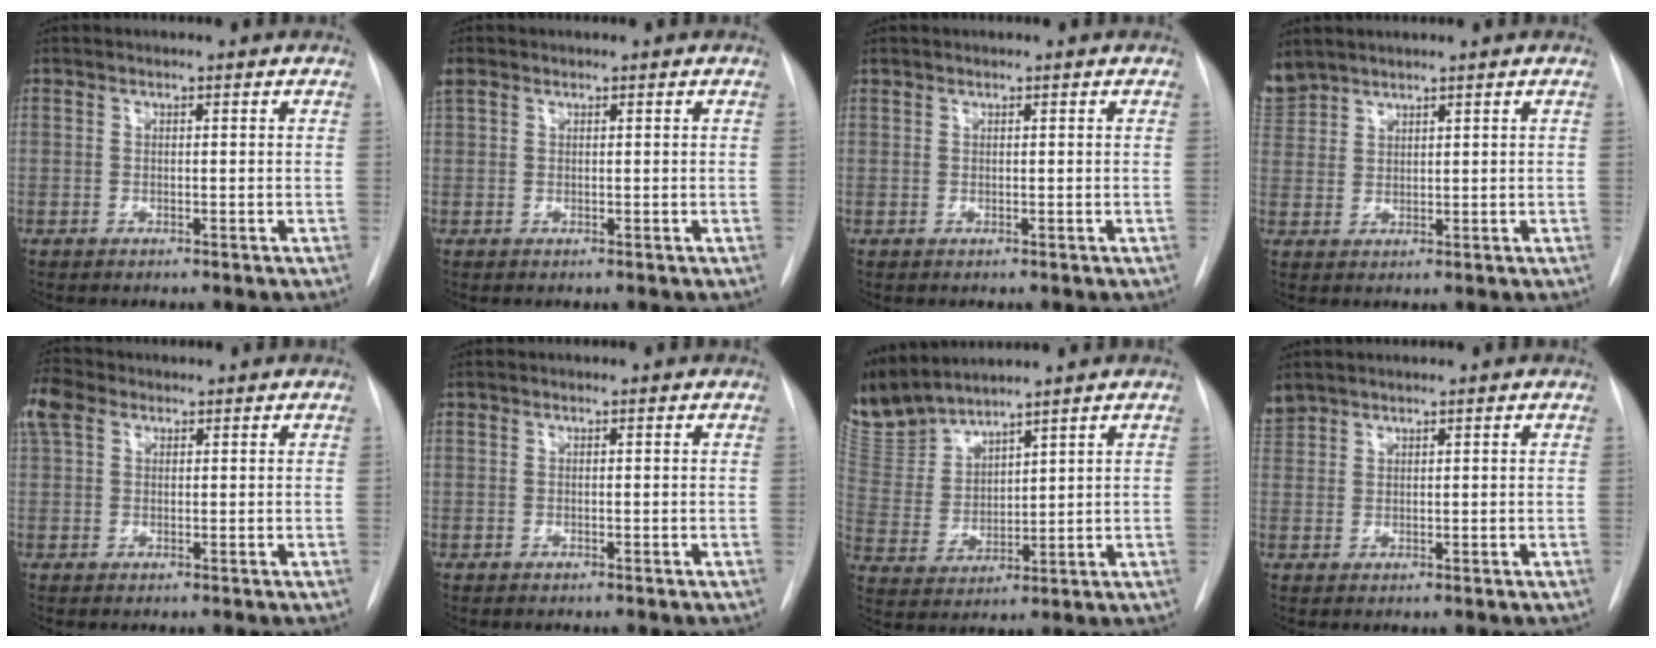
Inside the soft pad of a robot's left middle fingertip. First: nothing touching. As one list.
[{"total": 1.2, "force": [0.9, 0.7, 0.4], "torque": [-0.017, 0.020, 0.020]}, {"total": 0.0}, {"total": 4.3, "force": [4.1, 1.2, 0.2], "torque": [-0.013, 0.012, 0.092]}, {"total": 4.3, "force": [2.3, 2.7, 2.4], "torque": [-0.068, 0.027, 0.047]}, {"total": 0.0}, {"total": 11.1, "force": [10.7, 1.1, 2.5], "torque": [-0.073, 0.002, 0.236]}, {"total": 2.3, "force": [2.2, 0.7, -0.2], "torque": [-0.003, 0.014, 0.048]}]